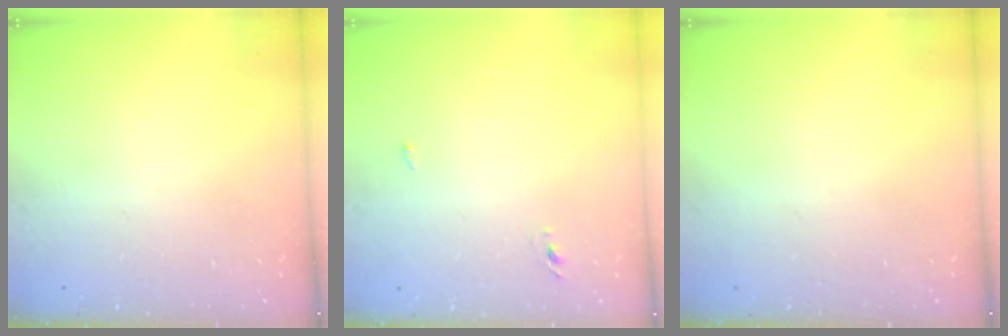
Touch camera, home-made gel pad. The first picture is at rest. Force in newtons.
{"total": 2.4, "press": 2.2, "slide": 1.0}
{"total": 0.0}